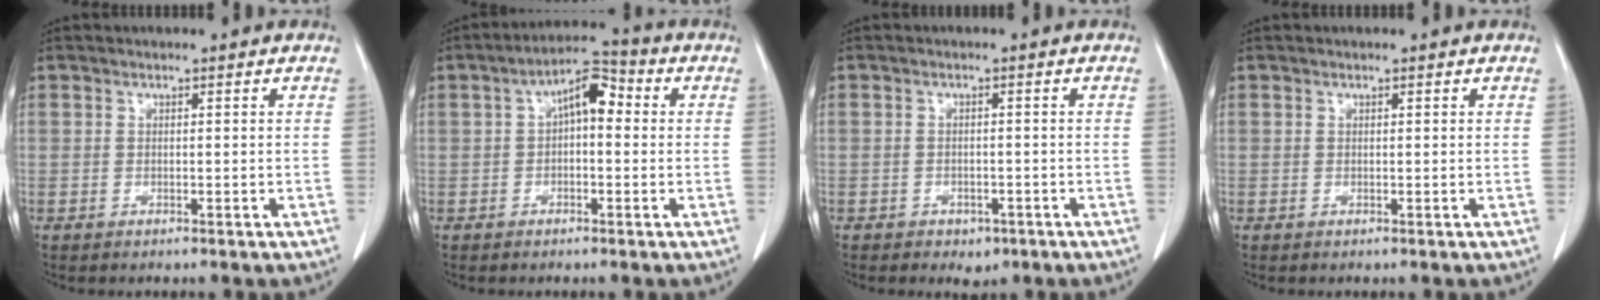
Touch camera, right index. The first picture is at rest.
{"total": 6.8, "force": [1.0, 3.0, 6.0], "torque": [-0.102, 0.036, 0.010]}
{"total": 2.6, "force": [-1.5, 1.8, 1.1], "torque": [-0.012, 0.003, -0.010]}
{"total": 0.0}